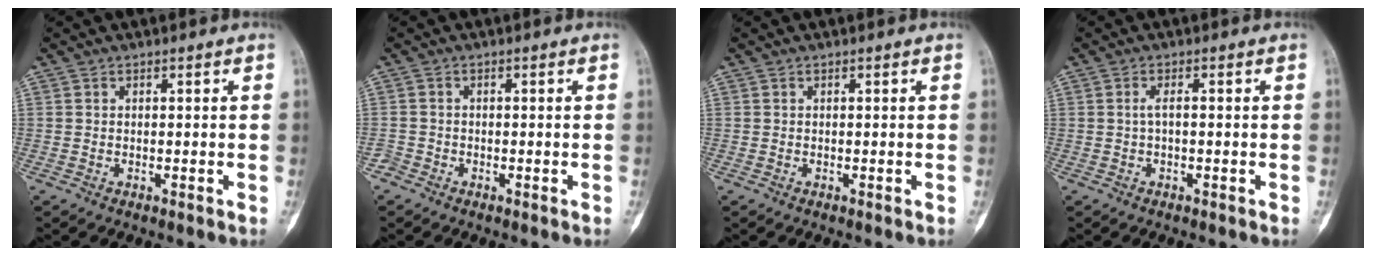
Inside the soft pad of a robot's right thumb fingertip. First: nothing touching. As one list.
[{"total": 1.6, "force": [-1.2, 1.1, -0.2], "torque": [0.004, 0.005, -0.029]}, {"total": 0.0}, {"total": 0.6, "force": [-0.2, 0.4, 0.4], "torque": [-0.006, 0.002, -0.007]}]